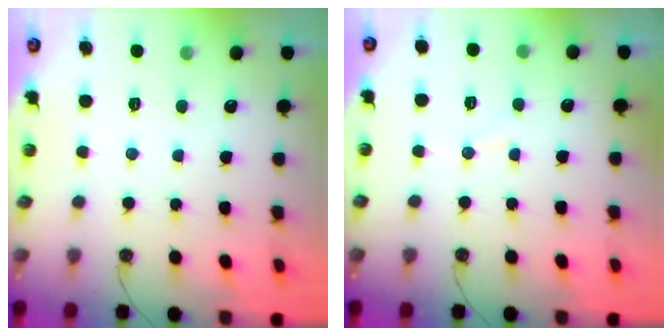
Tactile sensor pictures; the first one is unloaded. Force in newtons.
{"total": 5.0, "press": 5.0, "slide": 0.4}